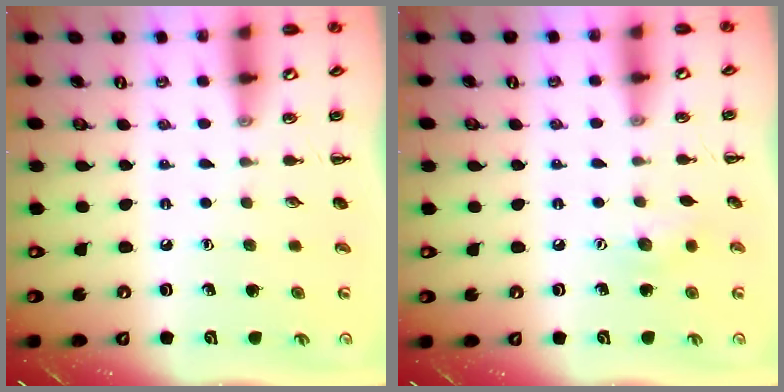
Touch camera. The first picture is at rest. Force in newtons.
{"total": 7.1, "press": 6.9, "slide": 1.7}